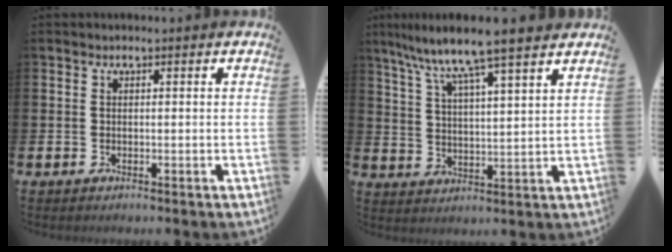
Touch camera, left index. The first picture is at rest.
{"total": 8.9, "force": [8.0, 0.2, 4.0], "torque": [-0.100, -0.049, 0.135]}